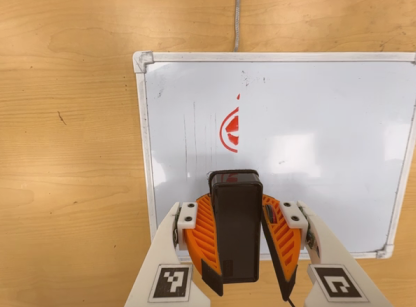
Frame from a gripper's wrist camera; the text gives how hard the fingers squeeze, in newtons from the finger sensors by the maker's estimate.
{"total": 9.9, "left": 9.6, "right": 10.2}